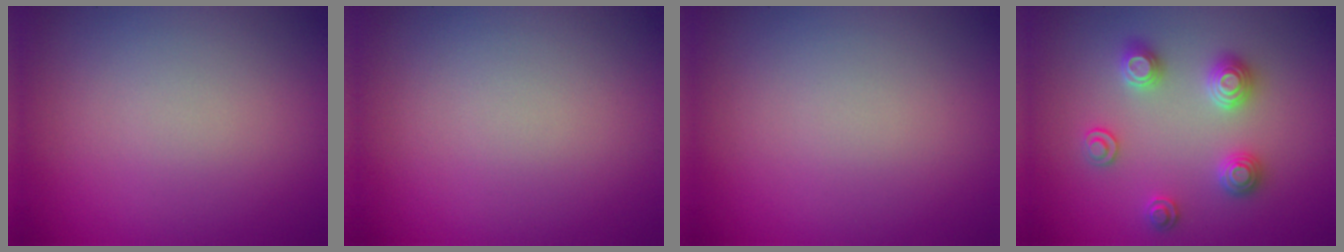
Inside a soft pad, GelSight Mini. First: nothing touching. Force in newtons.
{"total": 0.0}
{"total": 0.0}
{"total": 2.9, "press": 2.8, "slide": 0.3}